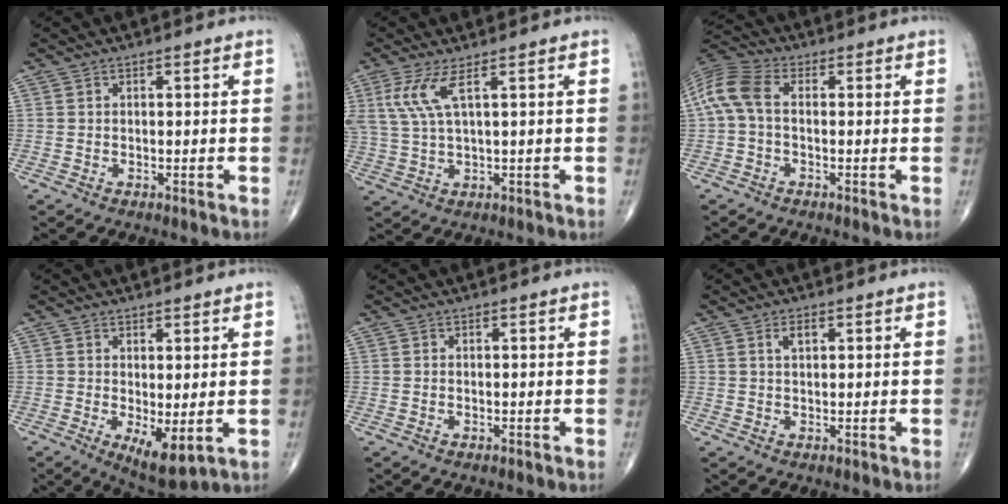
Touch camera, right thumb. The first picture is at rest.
{"total": 6.1, "force": [2.7, 0.8, 5.4], "torque": [-0.153, -0.007, 0.063]}
{"total": 7.9, "force": [0.1, 4.4, 6.6], "torque": [-0.154, 0.024, -0.006]}
{"total": 6.5, "force": [-0.8, 2.3, 6.0], "torque": [-0.093, -0.021, -0.002]}
{"total": 0.0}
{"total": 1.9, "force": [0.9, 0.9, 1.4], "torque": [-0.026, 0.000, 0.016]}